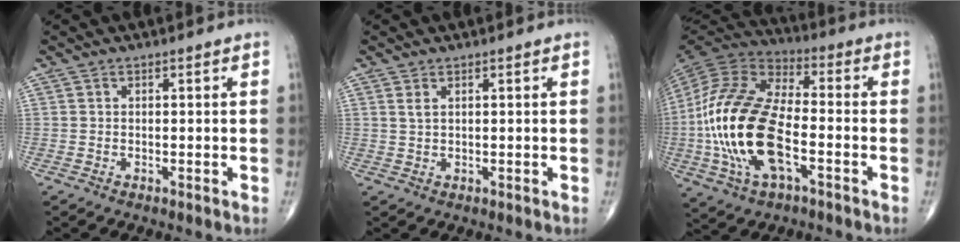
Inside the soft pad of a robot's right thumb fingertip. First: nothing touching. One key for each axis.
{"total": 1.1, "fx": 0.6, "fy": 0.5, "fz": 0.7, "tx": -0.015, "ty": 0.005, "tz": 0.015}
{"total": 22.7, "fx": -4.8, "fy": 11.1, "fz": 19.2, "tx": -0.412, "ty": 0.018, "tz": -0.088}